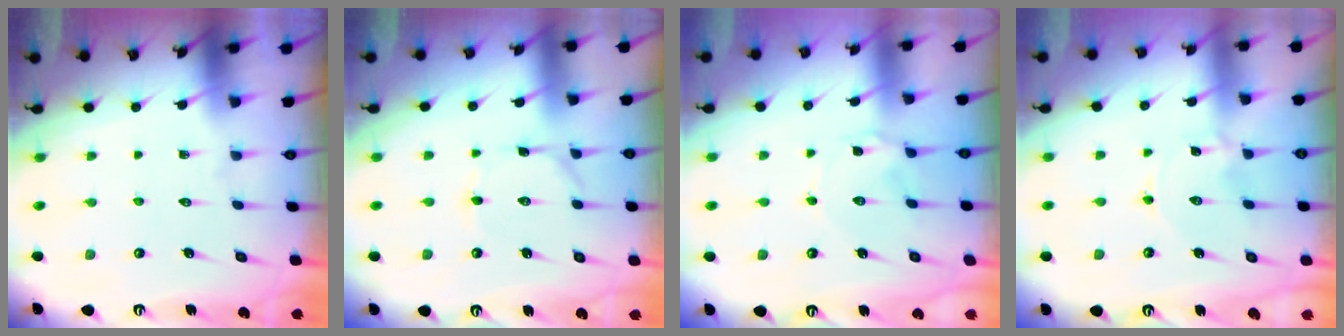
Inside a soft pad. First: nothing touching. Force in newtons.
{"total": 0.6, "press": 0.6, "slide": 0.0}
{"total": 0.0}
{"total": 0.0}